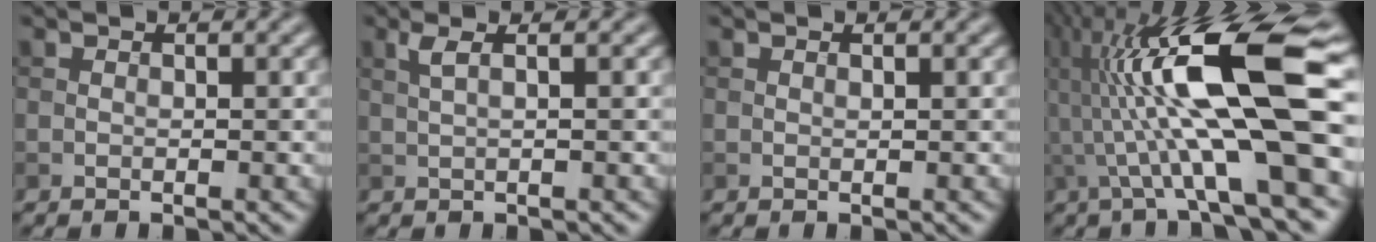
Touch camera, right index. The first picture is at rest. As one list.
[{"total": 1.9, "force": [0.8, 0.6, 1.7], "torque": [-0.031, 0.005, 0.013]}, {"total": 0.0}, {"total": 14.9, "force": [0.7, 3.3, 14.5], "torque": [-0.247, 0.027, 0.010]}]